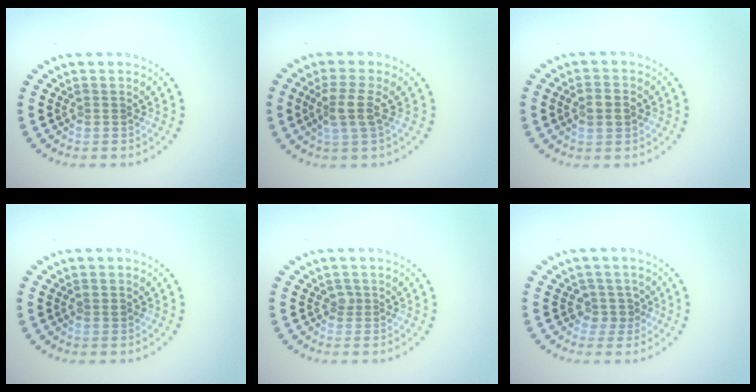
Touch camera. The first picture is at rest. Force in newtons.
{"total": 2.6, "press": 2.1, "slide": 1.6}
{"total": 2.1, "press": 2.1, "slide": 0.2}
{"total": 0.8, "press": 0.8, "slide": 0.1}
{"total": 0.8, "press": 0.6, "slide": 0.6}
{"total": 2.0, "press": 1.6, "slide": 1.2}